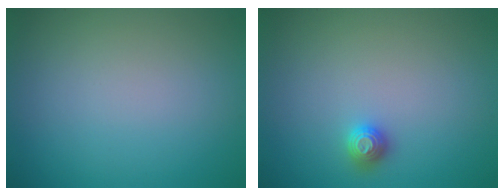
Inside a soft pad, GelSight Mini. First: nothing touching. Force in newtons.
{"total": 1.3, "press": 1.2, "slide": 0.3}